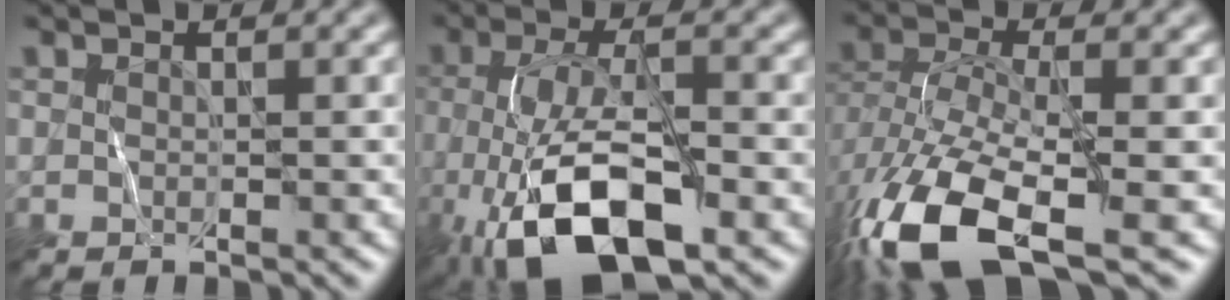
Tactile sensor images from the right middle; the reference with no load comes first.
{"total": 9.9, "force": [-4.6, 3.7, 8.0], "torque": [-0.163, -0.002, -0.086]}
{"total": 13.1, "force": [-6.5, 5.8, 9.8], "torque": [-0.222, -0.029, -0.118]}